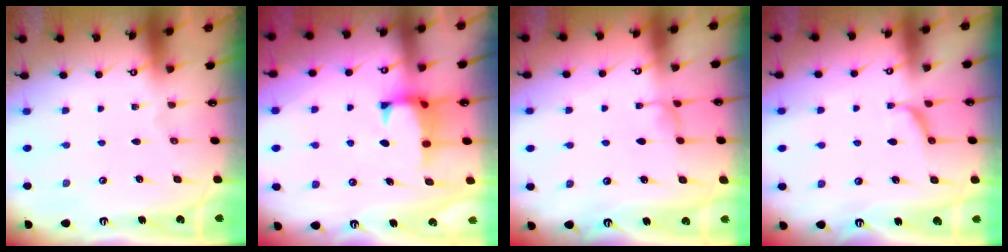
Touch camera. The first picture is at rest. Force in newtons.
{"total": 0.8, "press": 0.1, "slide": 0.8}
{"total": 0.8, "press": 0.0, "slide": 0.8}
{"total": 0.0}